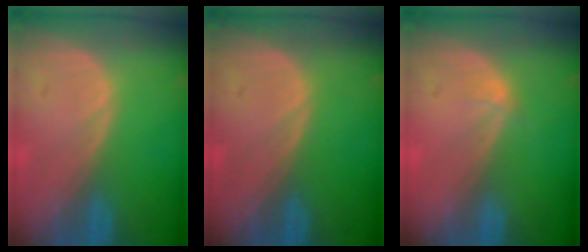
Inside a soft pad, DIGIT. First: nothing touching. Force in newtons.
{"total": 0.0}
{"total": 0.7, "press": 0.7, "slide": 0.1}